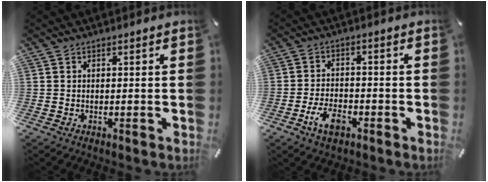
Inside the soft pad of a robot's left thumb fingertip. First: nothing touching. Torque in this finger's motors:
{"motor_torque": [0.30, 2.06, 0.15, 0.19, 0.10]}